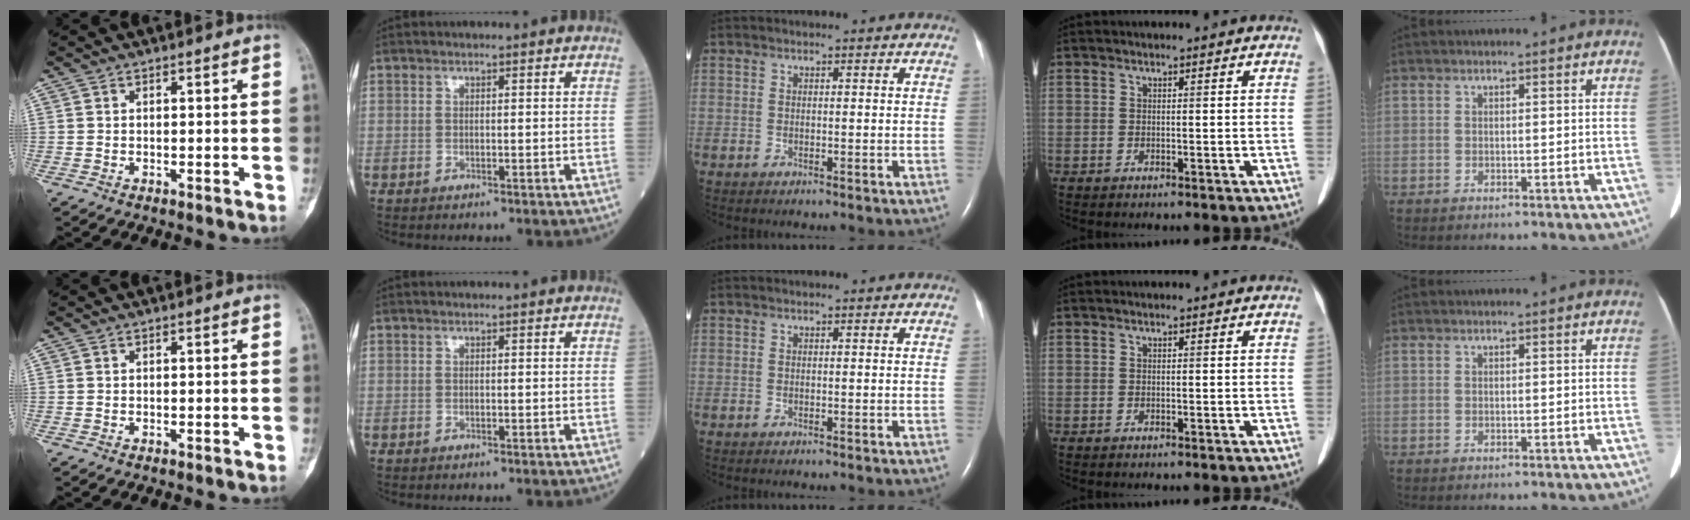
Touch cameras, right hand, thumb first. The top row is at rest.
{}